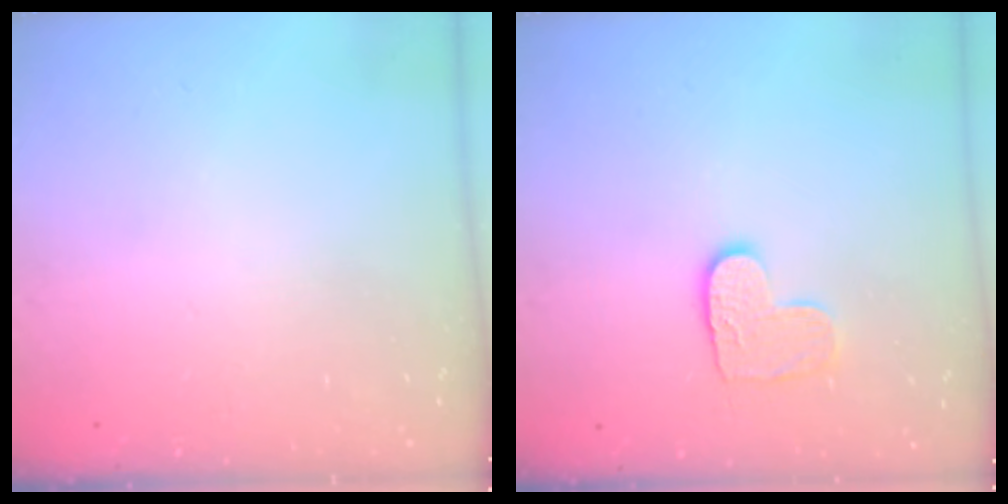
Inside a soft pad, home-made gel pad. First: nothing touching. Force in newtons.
{"total": 8.2, "press": 8.2, "slide": 0.5}